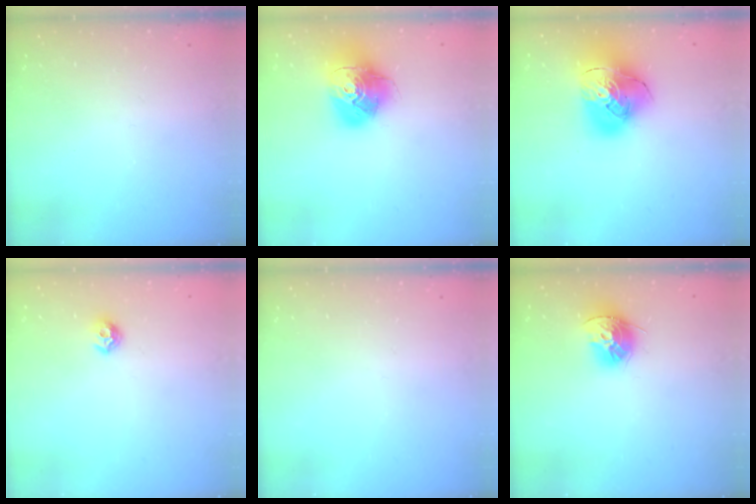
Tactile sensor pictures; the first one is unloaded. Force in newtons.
{"total": 17.5, "press": 17.4, "slide": 2.0}
{"total": 20.4, "press": 20.2, "slide": 2.5}
{"total": 6.5, "press": 6.5, "slide": 0.7}
{"total": 0.0}
{"total": 12.6, "press": 12.5, "slide": 1.2}